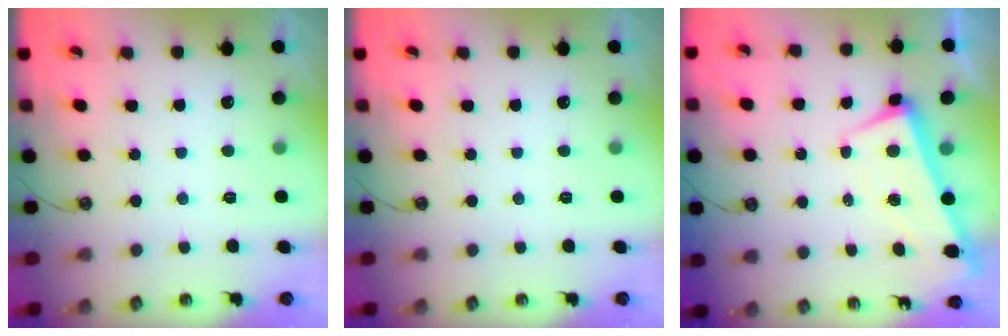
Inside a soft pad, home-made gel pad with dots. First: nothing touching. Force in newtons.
{"total": 0.0}
{"total": 2.0, "press": 1.1, "slide": 1.7}